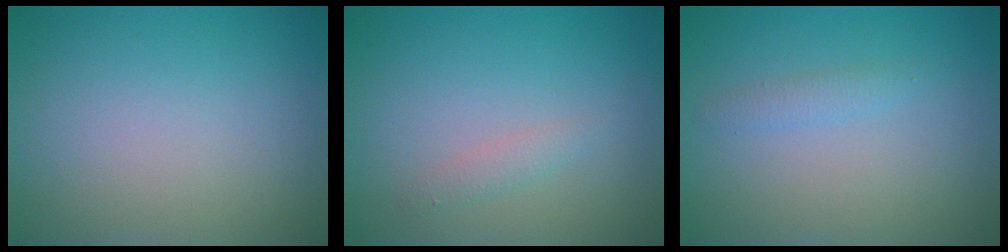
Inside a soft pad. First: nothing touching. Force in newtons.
{"total": 1.1, "press": 1.1, "slide": 0.0}
{"total": 1.0, "press": 1.0, "slide": 0.0}